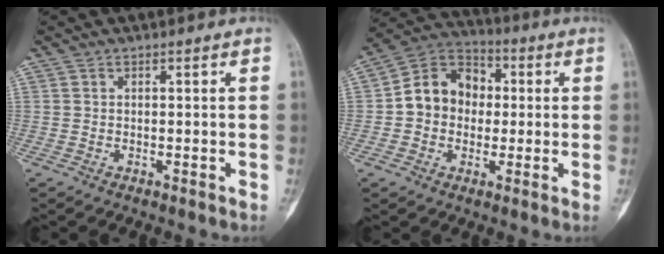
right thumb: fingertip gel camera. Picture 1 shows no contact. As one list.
[{"total": 12.1, "force": [0.3, 10.0, 6.8], "torque": [-0.078, 0.032, -0.008]}]